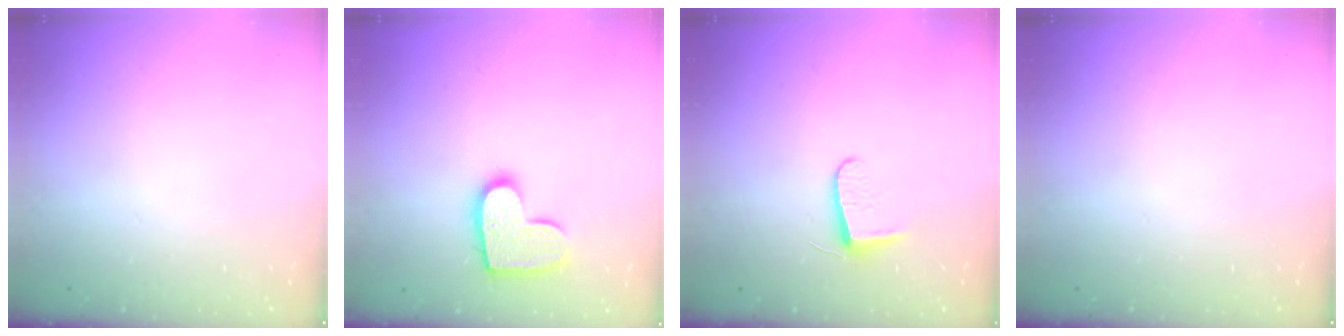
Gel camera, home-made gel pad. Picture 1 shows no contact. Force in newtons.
{"total": 12.7, "press": 12.7, "slide": 0.7}
{"total": 6.2, "press": 6.1, "slide": 0.7}
{"total": 0.0}